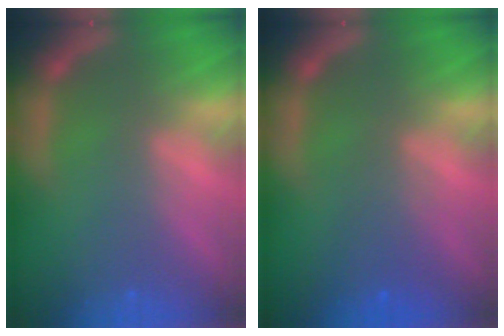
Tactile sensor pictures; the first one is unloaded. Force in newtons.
{"total": 2.5}